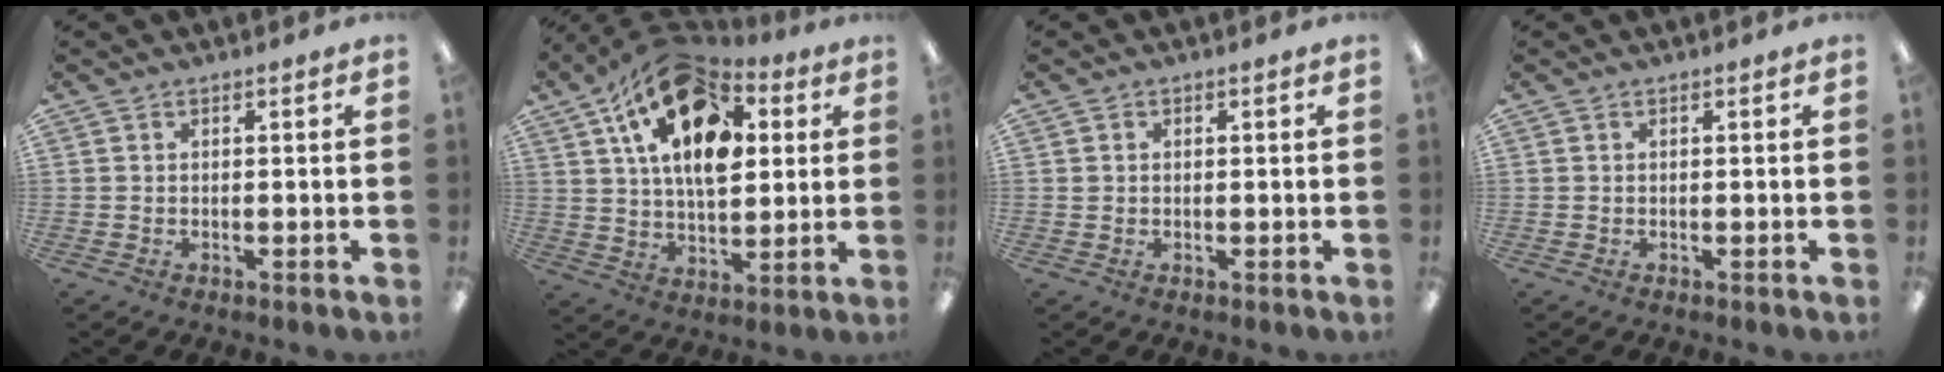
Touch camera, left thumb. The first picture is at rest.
{"total": 19.7, "force": [8.8, 11.2, 13.6], "torque": [-0.234, -0.031, 0.149]}
{"total": 0.7, "force": [0.1, 0.6, 0.2], "torque": [-0.004, 0.004, 0.001]}
{"total": 0.0}